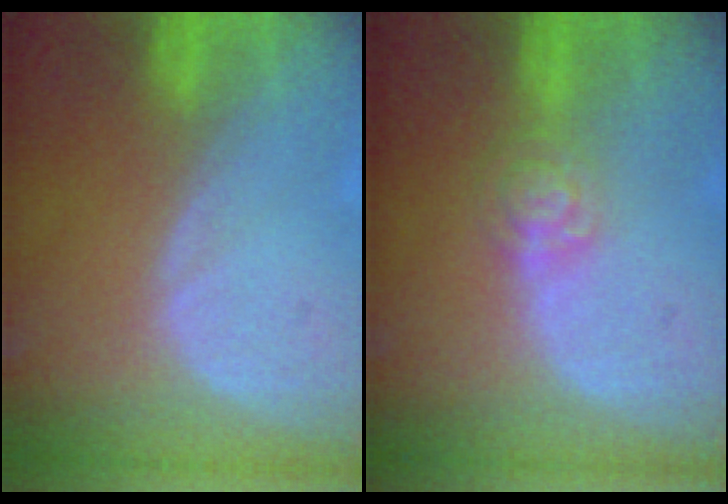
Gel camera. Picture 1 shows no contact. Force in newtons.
{"total": 4.0, "press": 3.6, "slide": 1.6}